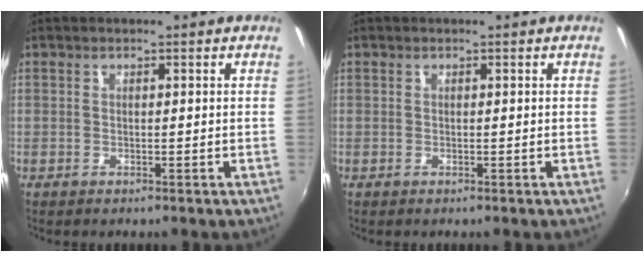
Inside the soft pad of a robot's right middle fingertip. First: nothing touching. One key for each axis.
{"total": 0.0}